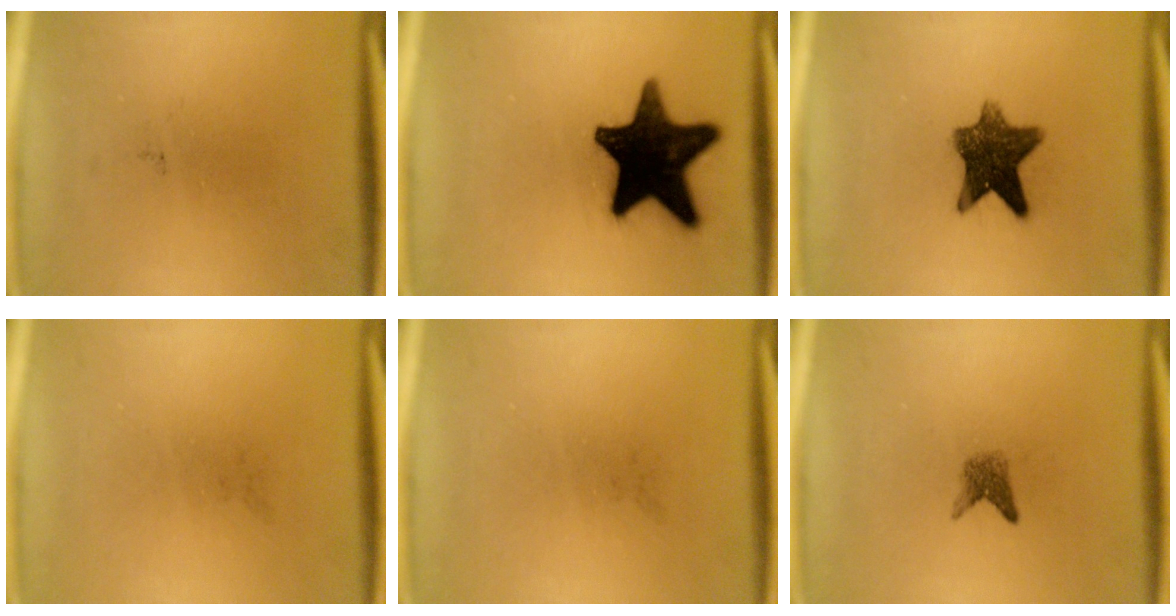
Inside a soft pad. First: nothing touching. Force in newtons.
{"total": 19.6}
{"total": 10.1}
{"total": 0.0}
{"total": 0.0}
{"total": 1.8}